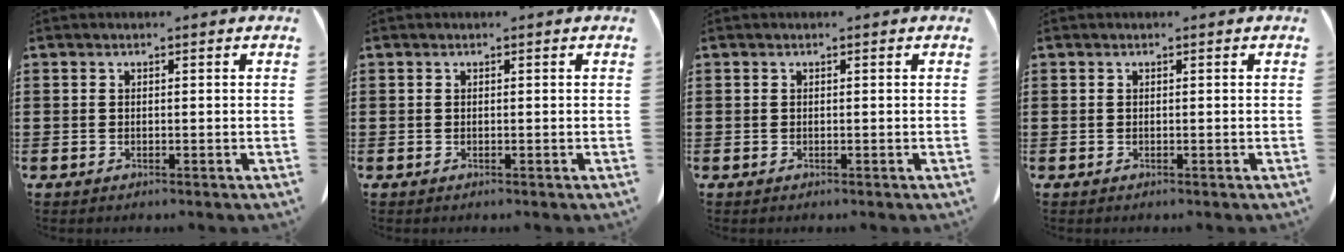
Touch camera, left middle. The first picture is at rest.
{"total": 0.0}
{"total": 0.0}
{"total": 0.0}